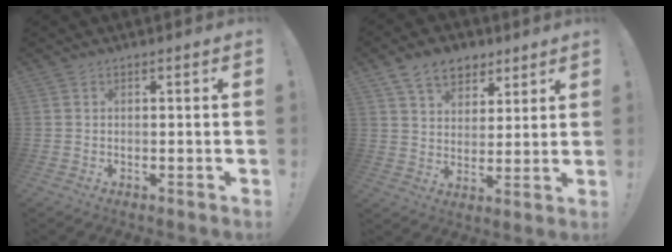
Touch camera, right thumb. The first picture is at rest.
{"total": 11.1, "force": [6.9, 7.4, 4.6], "torque": [-0.070, -0.029, 0.132]}